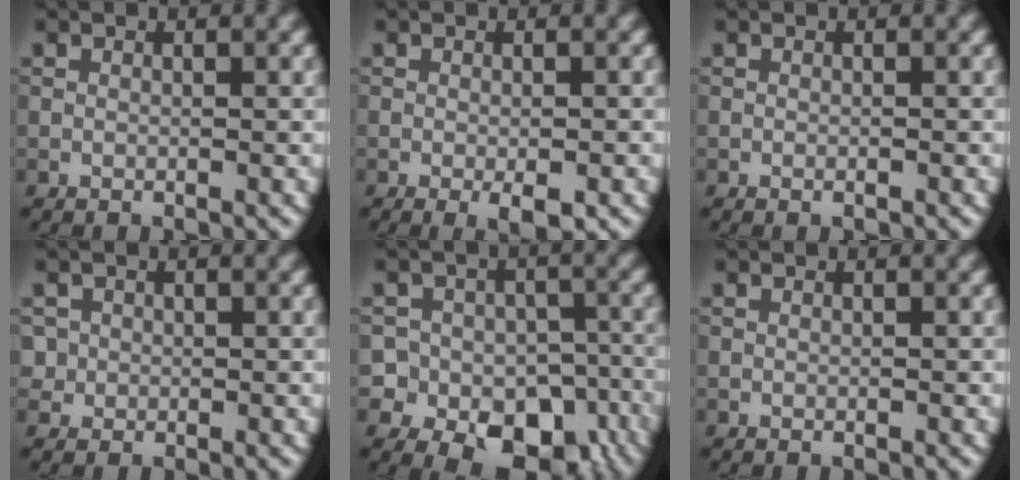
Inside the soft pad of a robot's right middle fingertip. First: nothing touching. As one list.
[{"total": 2.3, "force": [-1.1, 0.6, 1.9], "torque": [-0.029, -0.006, -0.015]}, {"total": 0.5, "force": [-0.3, 0.2, 0.4], "torque": [-0.005, -0.002, -0.003]}, {"total": 1.5, "force": [0.1, 1.5, 0.2], "torque": [0.004, -0.001, 0.007]}, {"total": 11.5, "force": [-5.9, 8.8, 4.3], "torque": [-0.045, -0.016, -0.105]}, {"total": 0.0}]